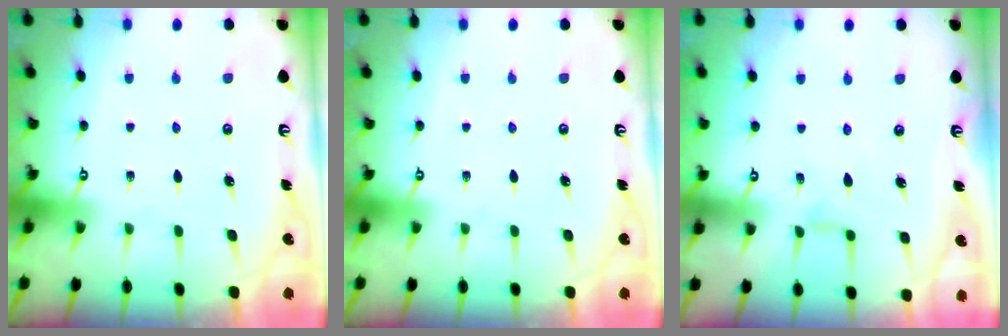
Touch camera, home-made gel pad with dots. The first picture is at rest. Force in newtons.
{"total": 0.0}
{"total": 2.3, "press": 2.2, "slide": 0.4}